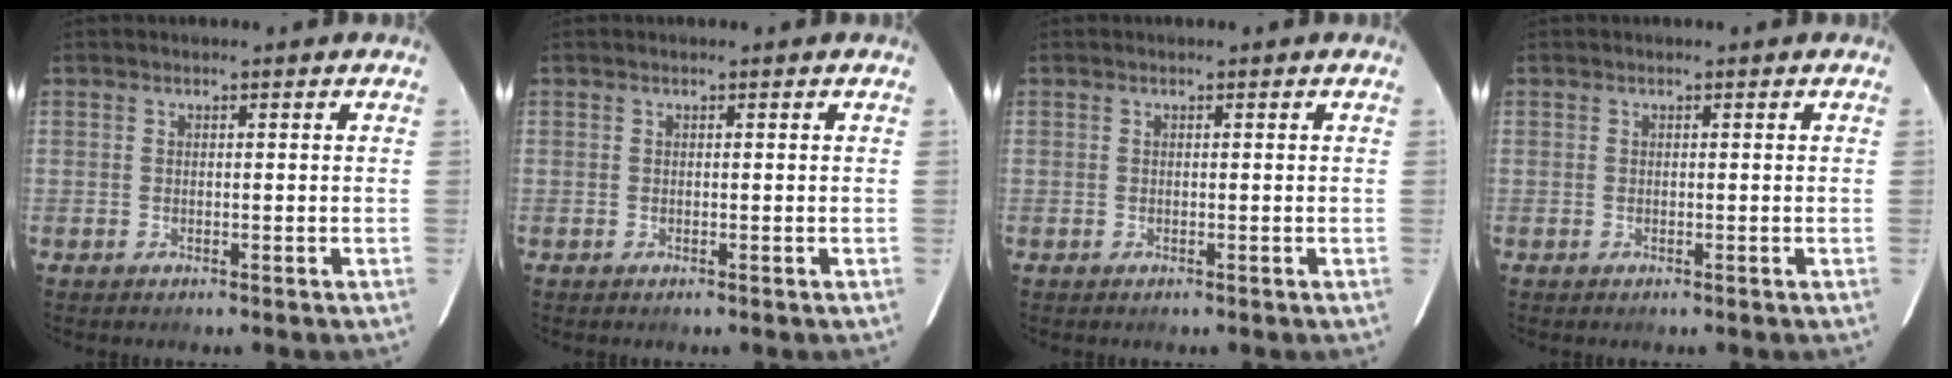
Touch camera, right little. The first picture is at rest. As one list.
[{"total": 0.0}, {"total": 0.0}, {"total": 0.0}]